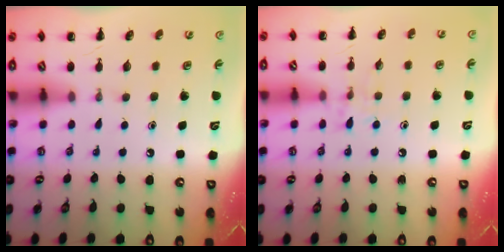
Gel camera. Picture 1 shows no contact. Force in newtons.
{"total": 6.9, "press": 6.6, "slide": 1.8}